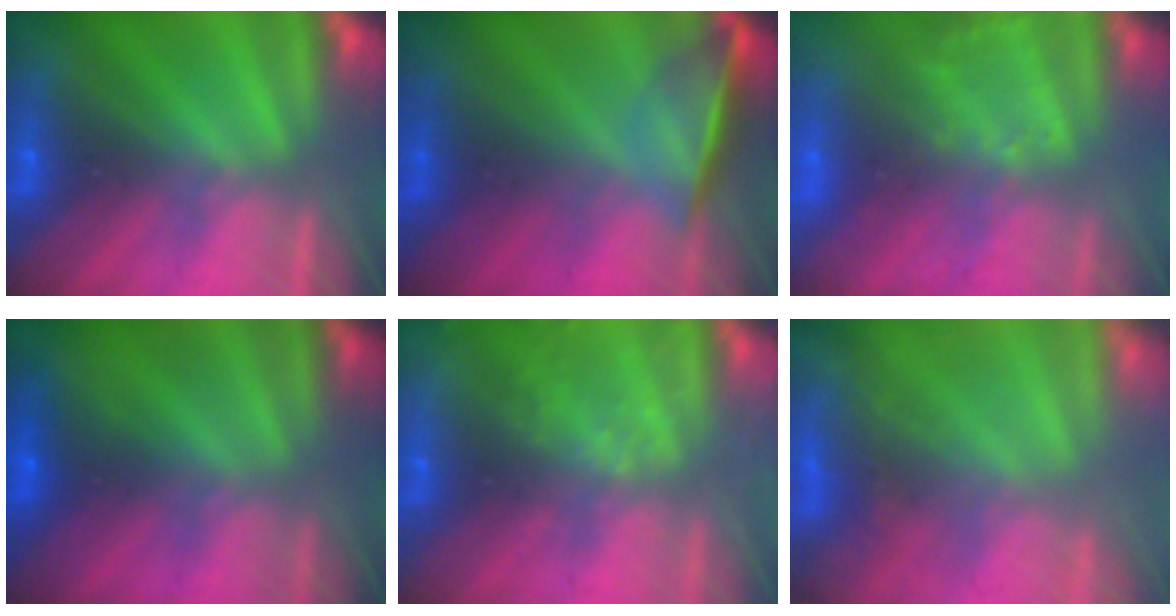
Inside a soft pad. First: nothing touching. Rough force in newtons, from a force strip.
{"total": 3.7}
{"total": 3.1}
{"total": 1.2}
{"total": 2.4}
{"total": 5.6}